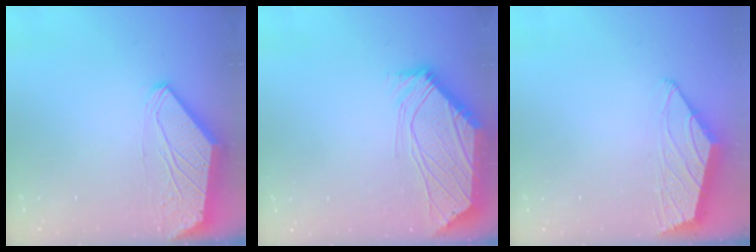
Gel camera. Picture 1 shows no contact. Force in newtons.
{"total": 3.4, "press": 3.3, "slide": 0.6}
{"total": 1.4, "press": 1.3, "slide": 0.5}